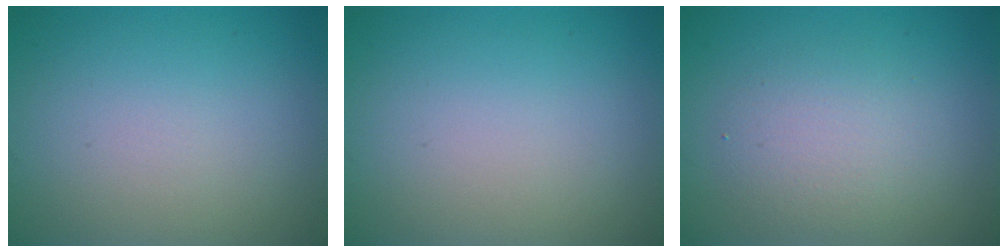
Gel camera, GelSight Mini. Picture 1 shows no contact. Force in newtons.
{"total": 0.0}
{"total": 3.1, "press": 3.1, "slide": 0.1}